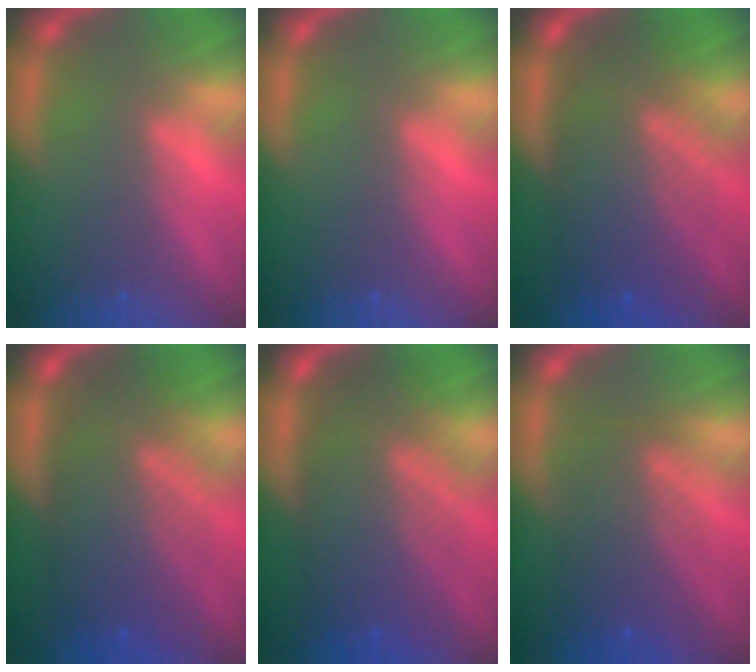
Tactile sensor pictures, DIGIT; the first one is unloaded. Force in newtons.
{"total": 0.0}
{"total": 9.6}
{"total": 9.6}
{"total": 9.6}
{"total": 6.0}